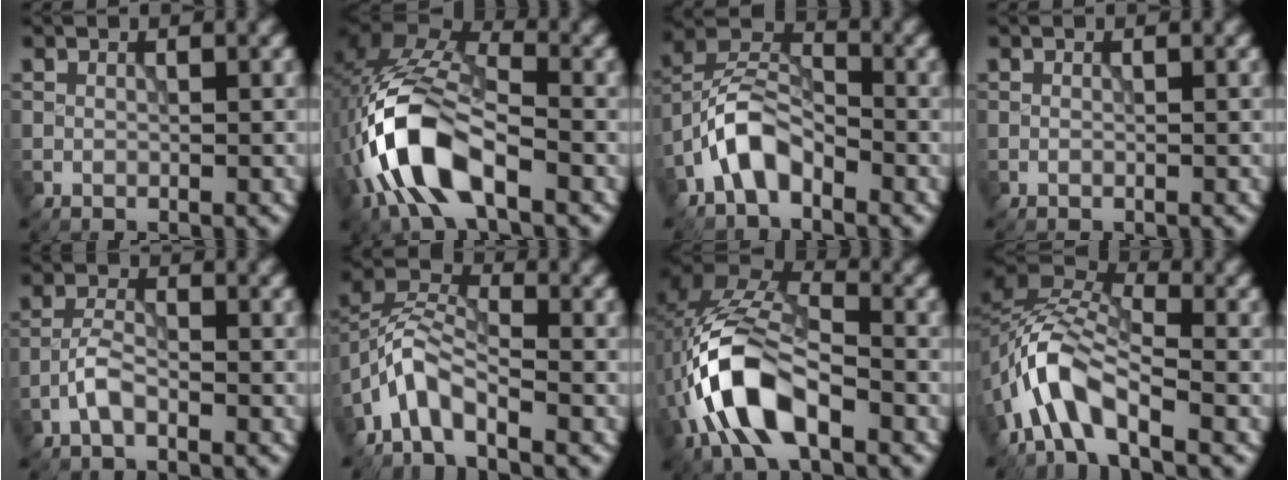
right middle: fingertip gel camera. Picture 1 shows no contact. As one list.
[{"total": 10.1, "force": [-3.8, 4.7, 8.1], "torque": [-0.174, 0.011, -0.080]}, {"total": 5.1, "force": [-3.0, 2.7, 3.1], "torque": [-0.055, 0.018, -0.067]}, {"total": 0.0}, {"total": 2.2, "force": [-1.2, 0.9, 1.6], "torque": [-0.034, 0.009, -0.033]}, {"total": 4.3, "force": [-3.0, 1.6, 2.6], "torque": [-0.050, 0.014, -0.071]}, {"total": 9.2, "force": [-3.3, 4.6, 7.3], "torque": [-0.149, 0.015, -0.070]}, {"total": 6.1, "force": [-3.4, 2.4, 4.4], "torque": [-0.077, 0.012, -0.080]}]